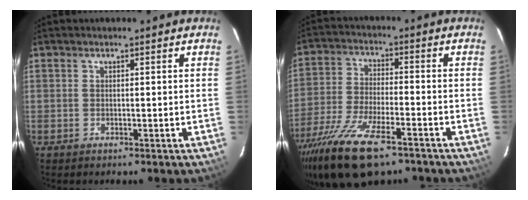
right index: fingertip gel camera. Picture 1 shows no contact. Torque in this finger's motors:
{"motor_torque": [1.71, -0.43, 0.98, 0.21]}